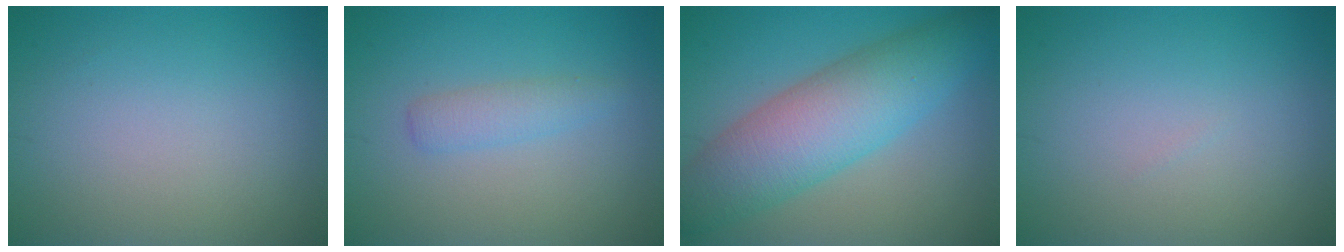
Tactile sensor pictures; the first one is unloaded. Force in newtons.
{"total": 1.8, "press": 1.8, "slide": 0.1}
{"total": 8.3, "press": 8.3, "slide": 0.2}
{"total": 0.0}